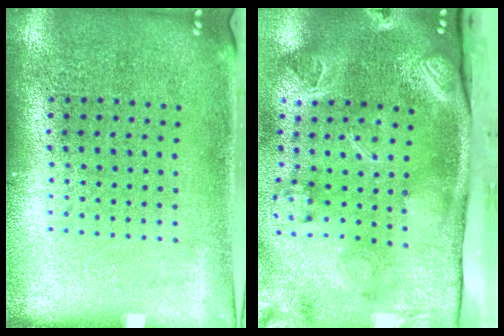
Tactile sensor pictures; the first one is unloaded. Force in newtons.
{"total": 4.4, "press": 3.2, "slide": 3.1}